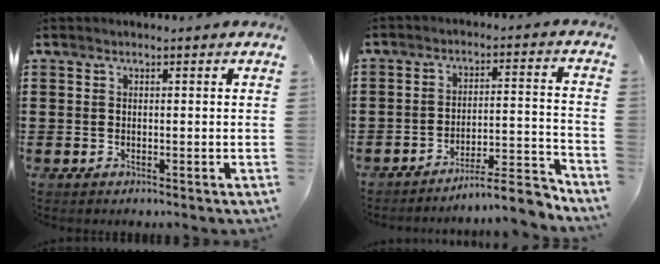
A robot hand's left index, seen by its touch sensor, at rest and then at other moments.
{"total": 7.6, "force": [-6.9, 0.2, 3.1], "torque": [-0.038, 0.010, -0.129]}